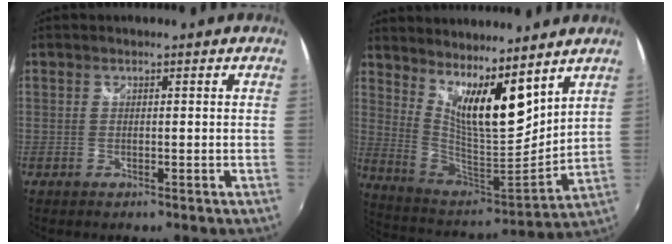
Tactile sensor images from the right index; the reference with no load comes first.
{"total": 15.3, "force": [9.4, 4.3, 11.3], "torque": [-0.188, -0.015, 0.176]}